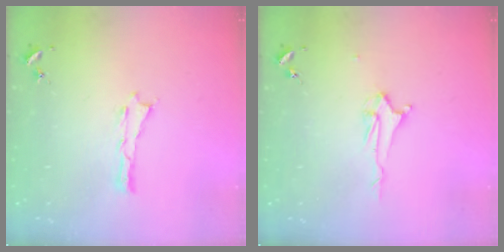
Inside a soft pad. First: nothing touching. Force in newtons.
{"total": 2.2, "press": 2.2, "slide": 0.3}